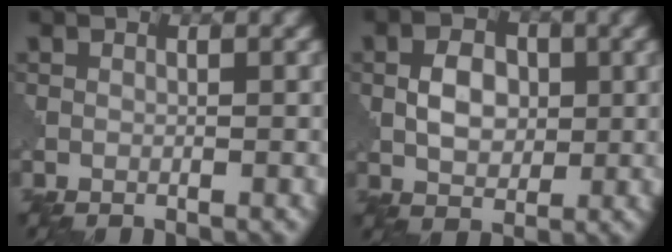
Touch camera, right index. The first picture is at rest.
{"total": 3.7, "force": [0.1, 2.6, 2.7], "torque": [-0.049, 0.002, -0.001]}